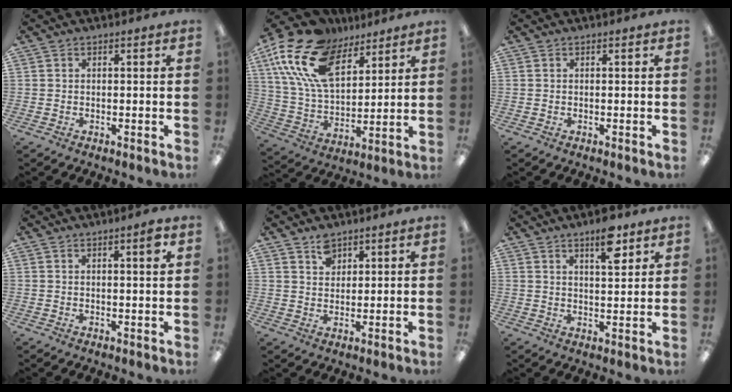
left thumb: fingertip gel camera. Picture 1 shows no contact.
{"total": 19.5, "force": [11.1, 10.8, 11.8], "torque": [-0.259, -0.043, 0.204]}
{"total": 0.0}
{"total": 2.6, "force": [1.6, 0.3, 2.1], "torque": [-0.036, -0.002, 0.026]}
{"total": 4.4, "force": [3.2, 2.7, 1.3], "torque": [-0.009, -0.013, 0.057]}
{"total": 8.8, "force": [5.6, 3.2, 5.9], "torque": [-0.081, -0.031, 0.090]}